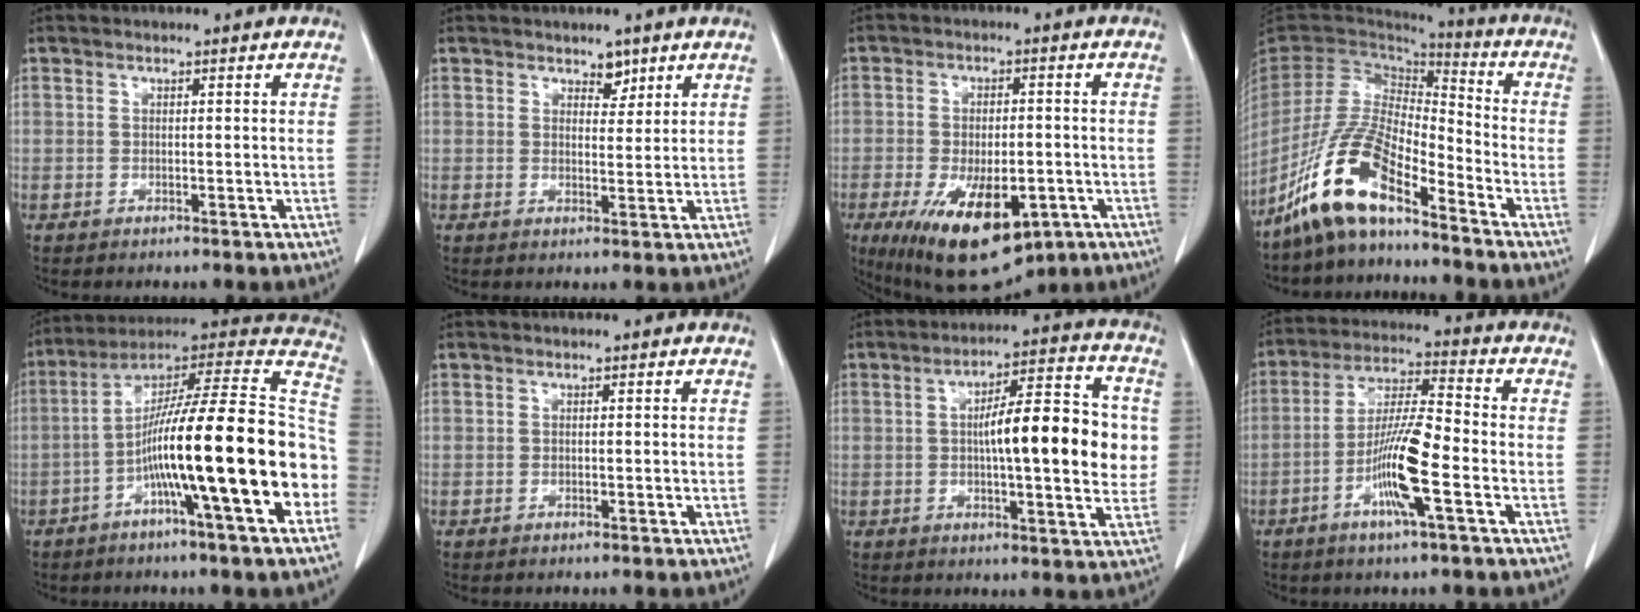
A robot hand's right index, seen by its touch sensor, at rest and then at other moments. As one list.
[{"total": 2.4, "force": [1.8, 1.3, 0.9], "torque": [-0.008, -0.004, 0.028]}, {"total": 16.1, "force": [-7.7, 7.0, 12.3], "torque": [-0.206, -0.018, -0.104]}, {"total": 12.9, "force": [-9.0, 3.1, 8.7], "torque": [-0.182, 0.004, -0.173]}, {"total": 24.3, "force": [-6.2, 0.8, 23.5], "torque": [-0.316, 0.012, -0.109]}, {"total": 0.0}, {"total": 14.7, "force": [0.7, 3.3, 14.3], "torque": [-0.208, 0.027, 0.008]}, {"total": 10.6, "force": [-3.8, 0.6, 9.9], "torque": [-0.193, -0.002, -0.076]}]